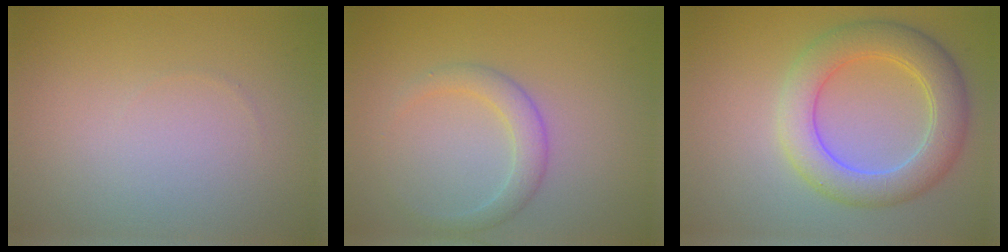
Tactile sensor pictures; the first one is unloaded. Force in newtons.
{"total": 2.3, "press": 2.3, "slide": 0.1}
{"total": 5.7, "press": 5.7, "slide": 0.3}